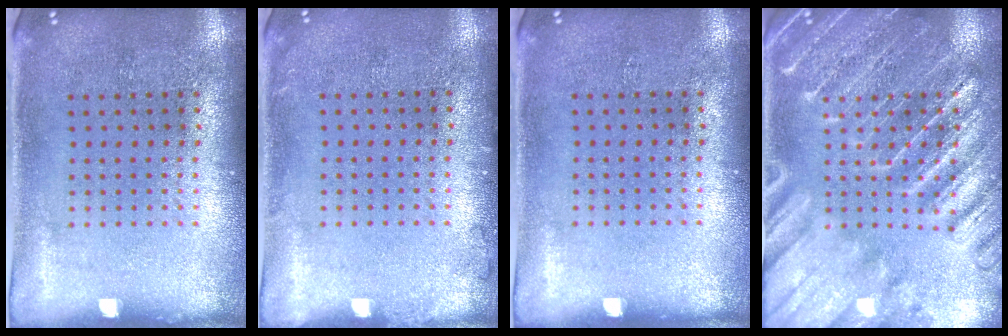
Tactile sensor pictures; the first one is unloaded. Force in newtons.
{"total": 0.8, "press": 0.7, "slide": 0.2}
{"total": 0.0}
{"total": 3.6, "press": 3.6, "slide": 0.7}